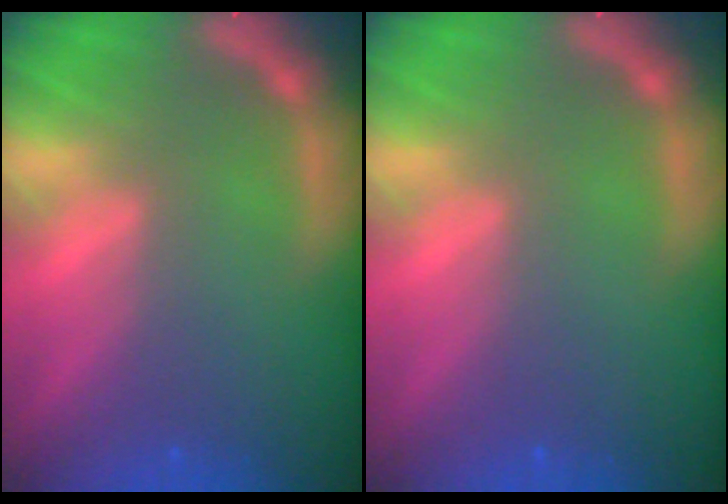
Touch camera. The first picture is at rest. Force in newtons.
{"total": 0.0}